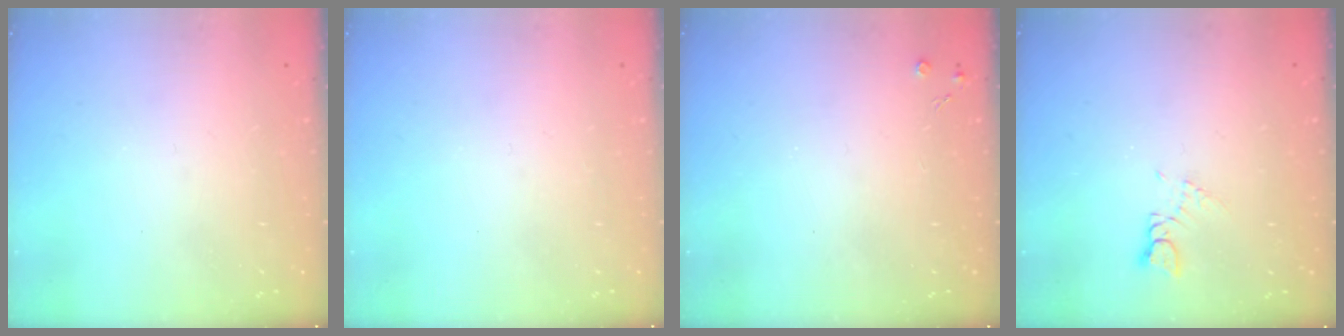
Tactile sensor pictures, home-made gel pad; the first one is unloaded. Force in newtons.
{"total": 0.0}
{"total": 2.5, "press": 2.5, "slide": 0.5}
{"total": 1.3, "press": 1.3, "slide": 0.2}